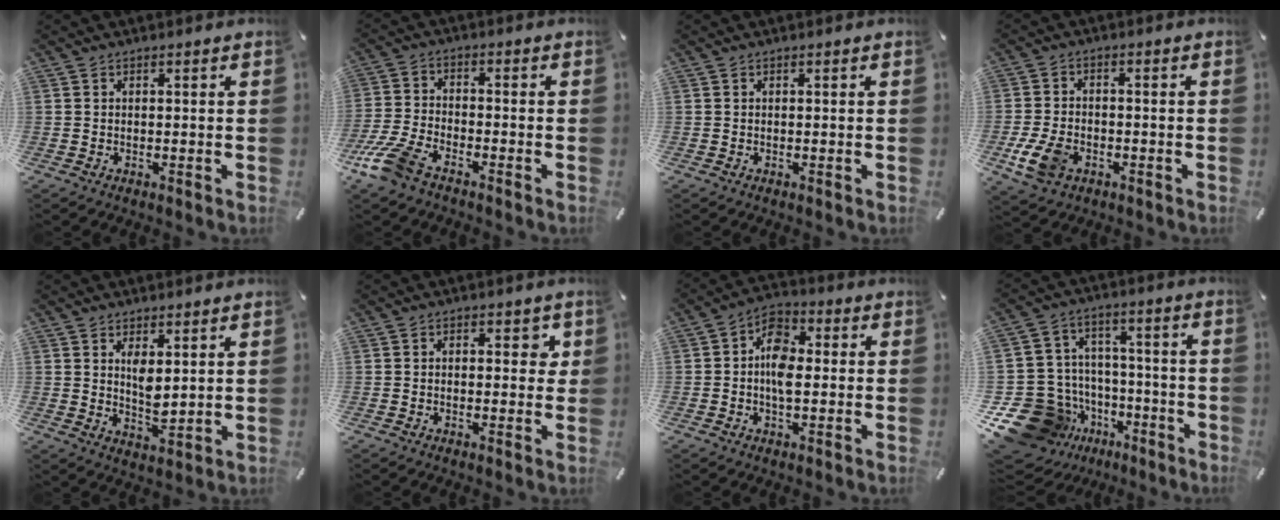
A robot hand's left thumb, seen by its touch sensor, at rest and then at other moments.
{"total": 8.7, "force": [-6.1, 3.5, 5.1], "torque": [-0.131, 0.013, -0.123]}
{"total": 0.0}
{"total": 8.0, "force": [-3.2, 5.3, 5.0], "torque": [-0.116, 0.008, -0.058]}
{"total": 4.9, "force": [2.7, 2.1, 3.5], "torque": [-0.069, -0.017, 0.041]}
{"total": 3.3, "force": [0.4, 1.9, 2.6], "torque": [-0.029, 0.001, -0.002]}
{"total": 7.7, "force": [-0.7, 4.7, 6.1], "torque": [-0.104, 0.008, -0.015]}
{"total": 17.7, "force": [-8.5, 14.1, 6.4], "torque": [-0.116, 0.047, -0.114]}